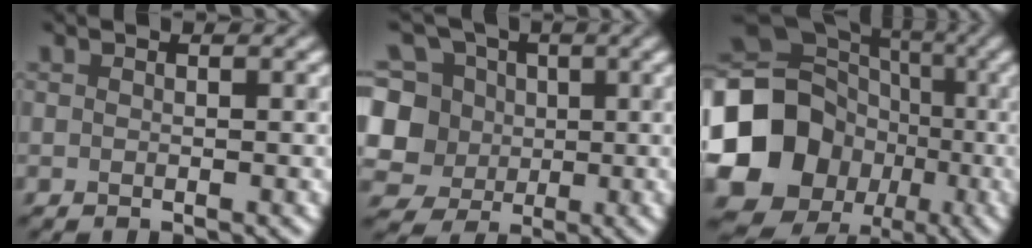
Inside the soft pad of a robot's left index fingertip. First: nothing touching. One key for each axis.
{"total": 10.4, "fx": 0.9, "fy": 9.8, "fz": 3.4, "tx": -0.110, "ty": 0.025, "tz": 0.005}
{"total": 17.2, "fx": -3.2, "fy": 15.3, "fz": 7.2, "tx": -0.151, "ty": -0.014, "tz": -0.082}